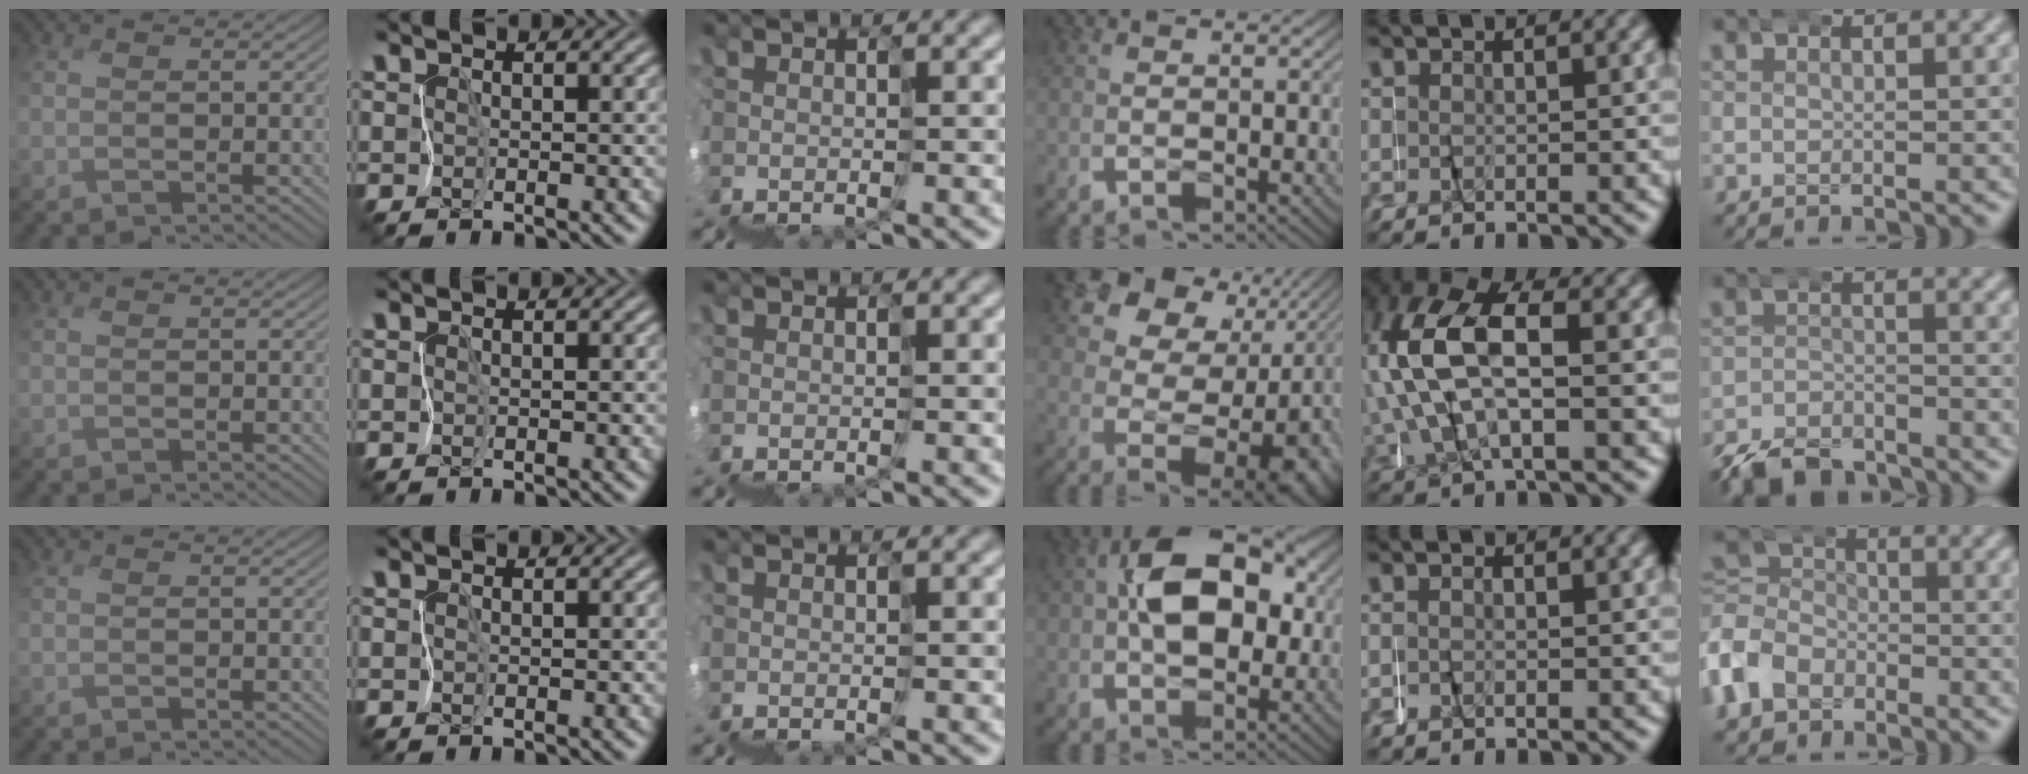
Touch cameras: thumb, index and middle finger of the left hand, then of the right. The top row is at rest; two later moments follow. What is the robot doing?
{"motion": "wrap", "object": "netting"}